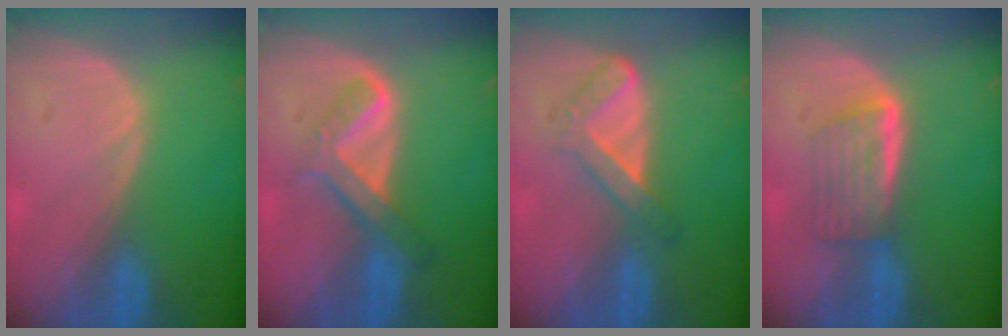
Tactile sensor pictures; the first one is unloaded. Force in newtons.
{"total": 6.5, "press": 5.5, "slide": 3.3}
{"total": 5.5, "press": 4.7, "slide": 2.9}
{"total": 5.8, "press": 5.1, "slide": 2.9}